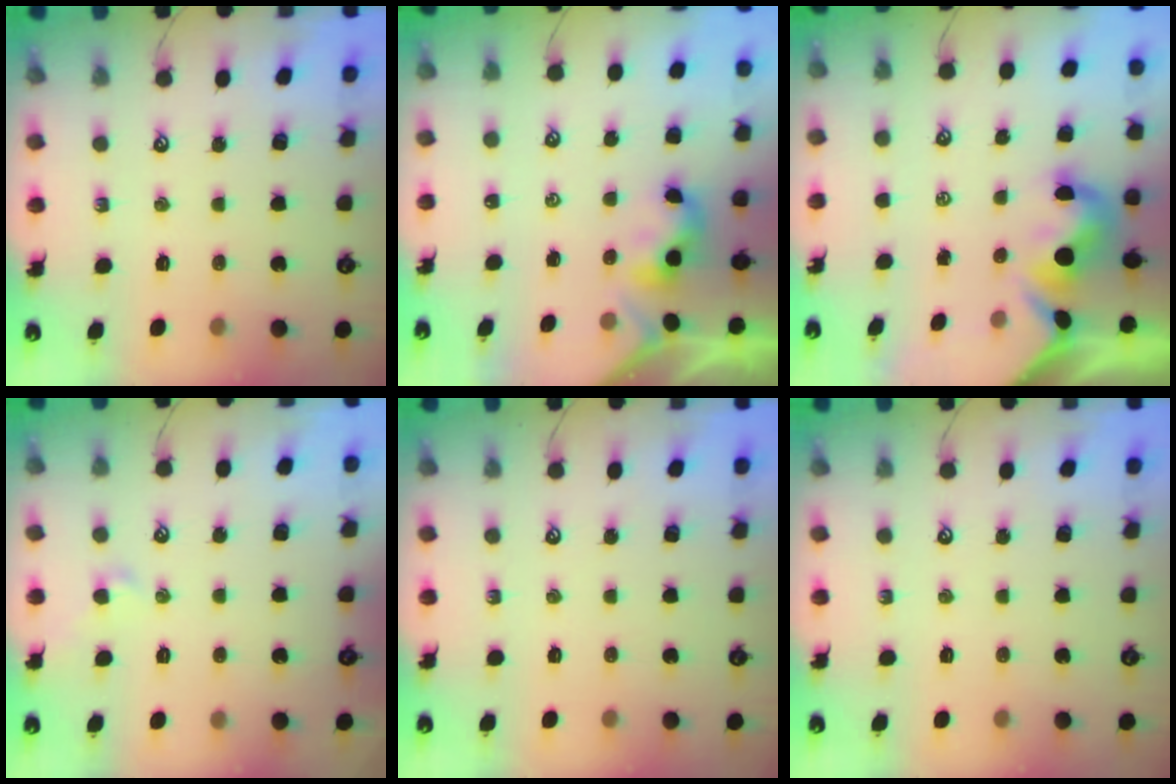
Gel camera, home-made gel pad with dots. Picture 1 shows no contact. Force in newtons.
{"total": 2.0, "press": 2.0, "slide": 0.2}
{"total": 4.1, "press": 4.0, "slide": 0.8}
{"total": 1.0, "press": 0.9, "slide": 0.4}
{"total": 0.0}
{"total": 0.0}